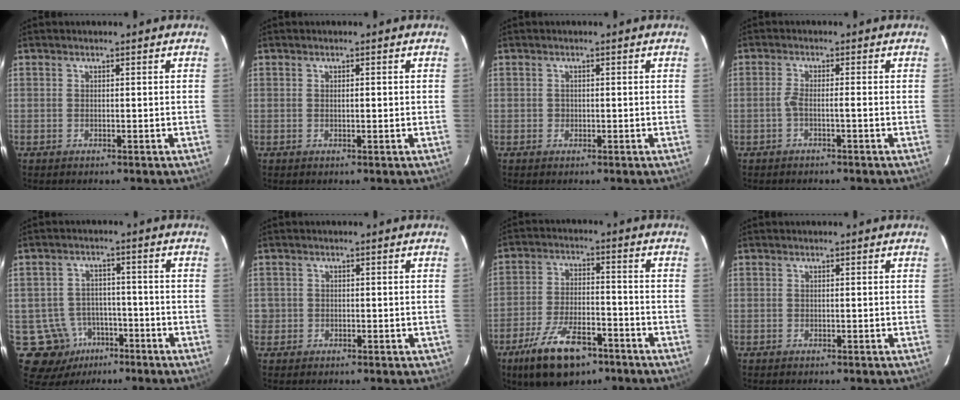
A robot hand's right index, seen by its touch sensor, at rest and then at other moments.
{"total": 0.9, "force": [0.0, 0.2, 0.9], "torque": [-0.015, 0.000, 0.002]}
{"total": 0.6, "force": [-0.1, 0.6, 0.2], "torque": [-0.003, 0.003, -0.003]}
{"total": 1.9, "force": [-0.8, -0.1, 1.7], "torque": [-0.035, 0.005, -0.017]}
{"total": 11.2, "force": [-4.6, 10.0, 1.7], "torque": [-0.046, 0.030, -0.057]}
{"total": 2.0, "force": [-0.4, 1.9, 0.2], "torque": [0.007, 0.007, -0.001]}
{"total": 12.0, "force": [-7.7, 4.5, 8.0], "torque": [-0.154, -0.008, -0.132]}
{"total": 0.0}